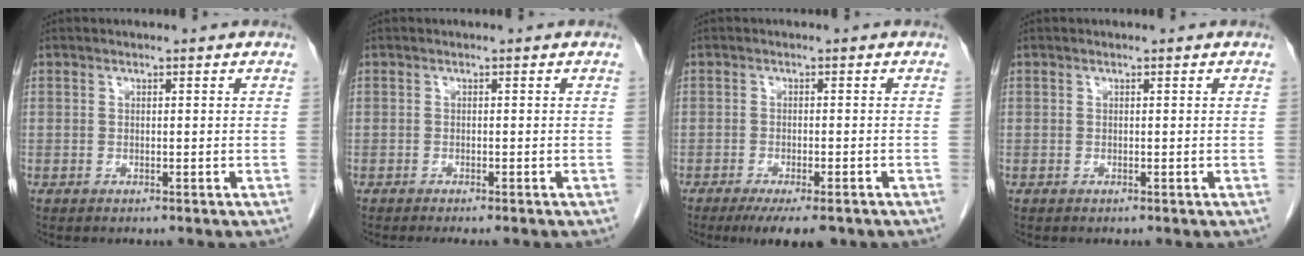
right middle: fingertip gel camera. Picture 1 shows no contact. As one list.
[{"total": 3.3, "force": [-2.9, 0.2, 1.6], "torque": [-0.017, -0.006, -0.038]}, {"total": 7.3, "force": [-5.4, 1.7, 4.6], "torque": [-0.057, -0.011, -0.078]}, {"total": 0.0}]